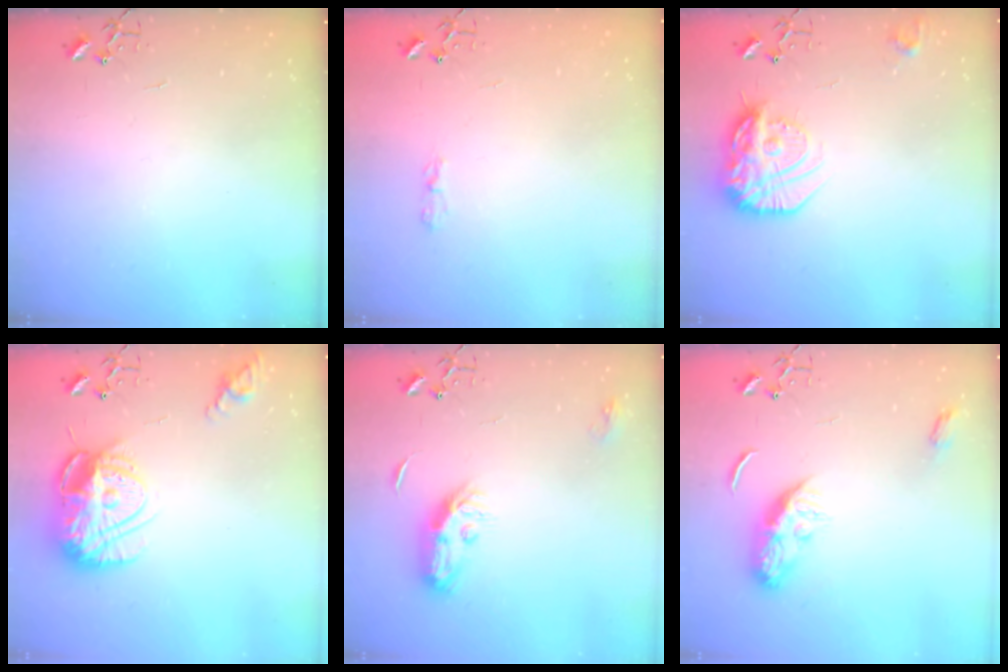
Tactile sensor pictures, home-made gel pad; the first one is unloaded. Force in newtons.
{"total": 3.1, "press": 3.1, "slide": 0.6}
{"total": 19.0, "press": 18.9, "slide": 1.4}
{"total": 17.2, "press": 17.2, "slide": 1.4}
{"total": 8.7, "press": 8.7, "slide": 0.4}
{"total": 9.5, "press": 9.5, "slide": 0.2}